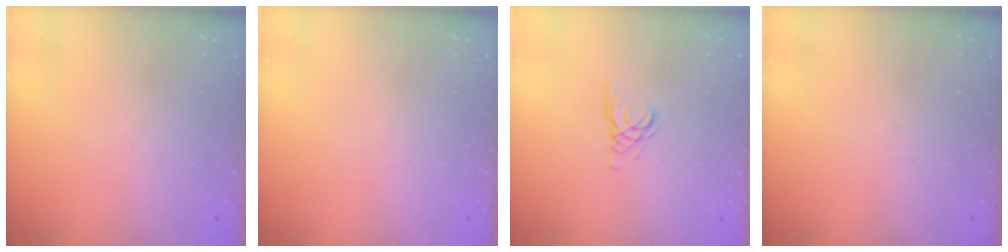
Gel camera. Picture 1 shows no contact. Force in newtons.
{"total": 0.0}
{"total": 1.6, "press": 1.6, "slide": 0.2}
{"total": 0.0}